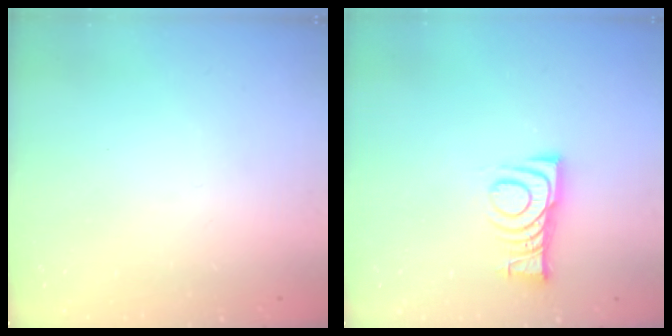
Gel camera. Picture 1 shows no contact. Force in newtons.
{"total": 8.0, "press": 7.9, "slide": 0.5}